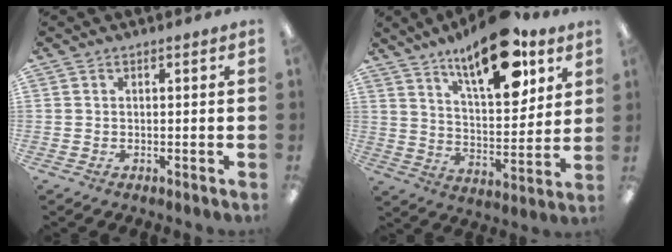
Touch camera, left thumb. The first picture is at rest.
{"total": 18.9, "force": [12.5, 7.0, 12.2], "torque": [-0.189, -0.064, 0.205]}